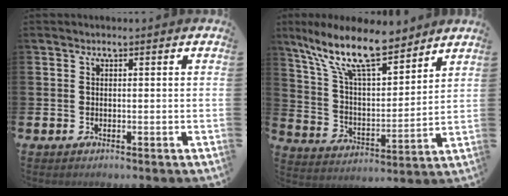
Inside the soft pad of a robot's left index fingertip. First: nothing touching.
{"total": 13.2, "force": [10.4, 4.0, 7.1], "torque": [-0.158, -0.051, 0.182]}